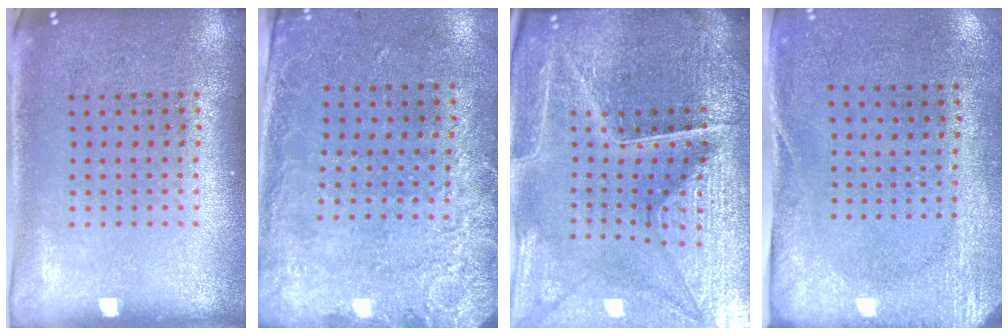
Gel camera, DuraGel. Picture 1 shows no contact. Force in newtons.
{"total": 2.6, "press": 1.9, "slide": 1.8}
{"total": 5.4, "press": 5.1, "slide": 1.7}
{"total": 2.7, "press": 2.1, "slide": 1.7}